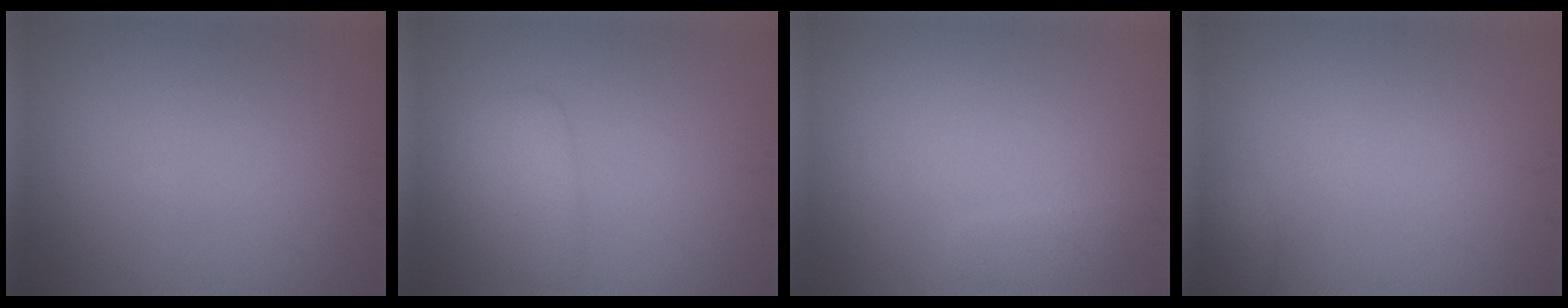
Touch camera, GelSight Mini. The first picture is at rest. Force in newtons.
{"total": 2.6, "press": 2.6, "slide": 0.1}
{"total": 1.2, "press": 1.2, "slide": 0.2}
{"total": 1.9, "press": 1.9, "slide": 0.2}